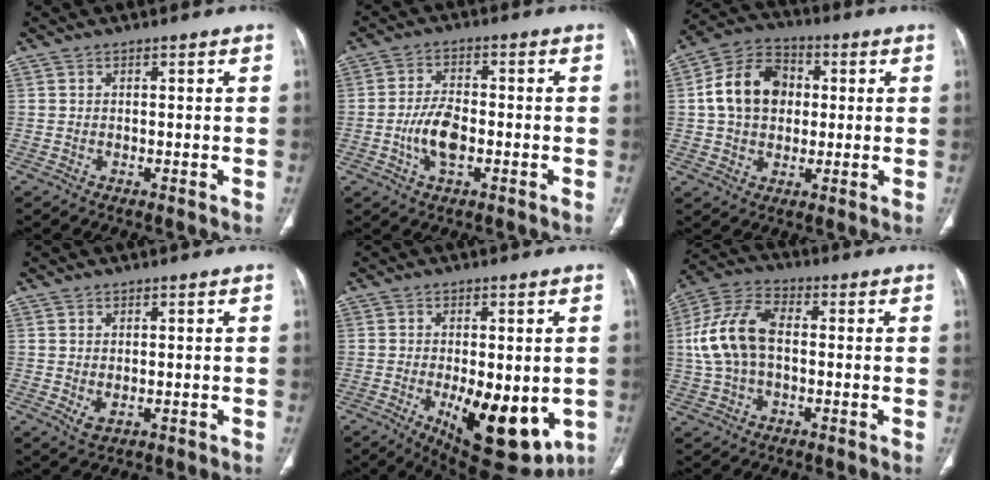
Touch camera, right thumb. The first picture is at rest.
{"total": 7.0, "force": [-1.8, 3.5, 5.8], "torque": [-0.111, 0.012, -0.034]}
{"total": 13.6, "force": [1.4, 10.3, 8.8], "torque": [-0.134, 0.021, 0.017]}
{"total": 2.5, "force": [-0.5, 1.4, 2.0], "torque": [-0.034, 0.001, 0.002]}
{"total": 16.6, "force": [-4.3, 7.2, 14.3], "torque": [-0.177, -0.017, -0.040]}
{"total": 12.6, "force": [0.3, 7.5, 10.1], "torque": [-0.210, 0.031, 0.000]}